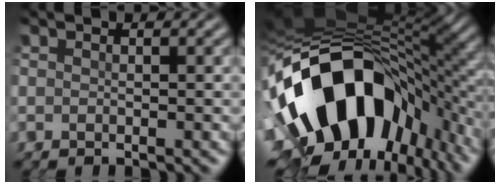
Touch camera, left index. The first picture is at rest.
{"total": 17.1, "force": [-4.9, 10.6, 12.5], "torque": [-0.219, -0.015, -0.070]}